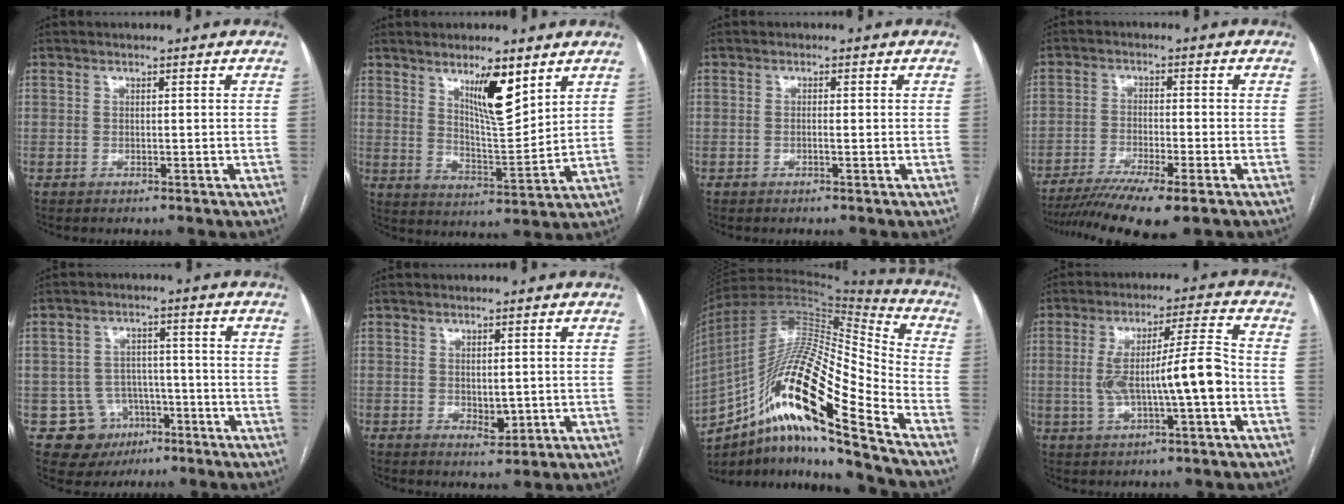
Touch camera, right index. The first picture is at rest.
{"total": 8.9, "force": [5.3, 1.6, 7.0], "torque": [-0.123, -0.010, 0.096]}
{"total": 0.8, "force": [-0.2, 0.1, 0.8], "torque": [-0.015, 0.000, -0.002]}
{"total": 11.6, "force": [-8.7, 0.8, 7.6], "torque": [-0.125, -0.020, -0.138]}
{"total": 8.3, "force": [-3.5, 7.5, 0.9], "torque": [-0.009, 0.016, -0.041]}
{"total": 3.6, "force": [-0.1, 2.0, 3.0], "torque": [-0.045, -0.008, 0.009]}
{"total": 24.0, "force": [-13.2, 2.3, 19.9], "torque": [-0.364, -0.002, -0.234]}
{"total": 10.9, "force": [-1.7, 0.9, 10.8], "torque": [-0.191, 0.019, -0.028]}